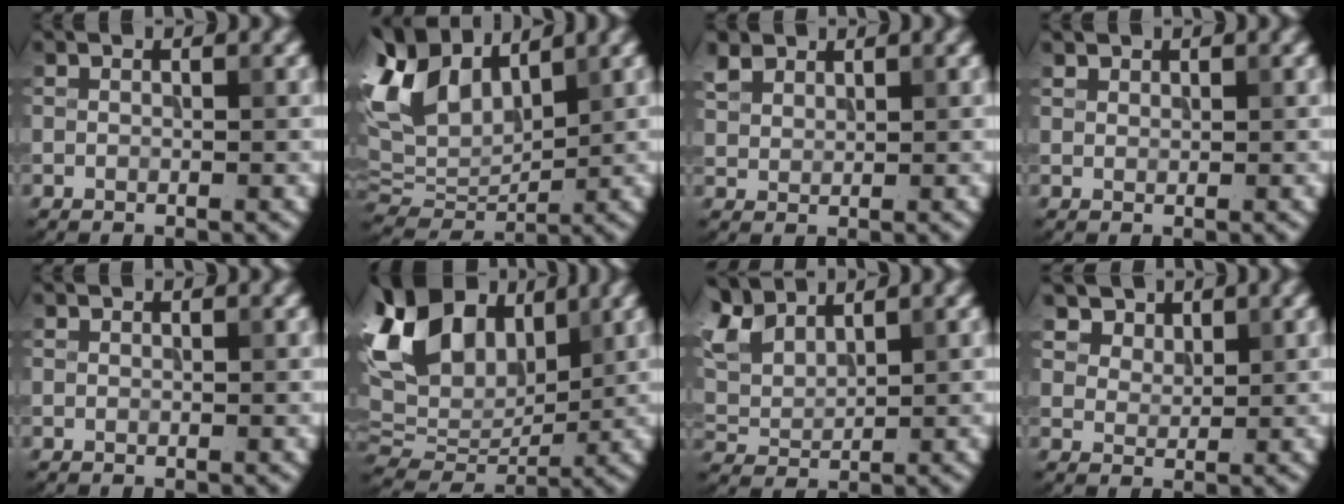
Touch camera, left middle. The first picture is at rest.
{"total": 9.2, "force": [5.1, 5.2, 5.6], "torque": [-0.136, 0.025, 0.094]}
{"total": 2.3, "force": [1.8, 1.3, 0.6], "torque": [-0.023, 0.011, 0.040]}
{"total": 0.8, "force": [0.7, 0.4, -0.1], "torque": [0.001, 0.004, 0.016]}
{"total": 0.0}
{"total": 13.4, "force": [5.6, 8.4, 8.8], "torque": [-0.198, 0.035, 0.094]}
{"total": 5.7, "force": [4.5, 2.4, 2.6], "torque": [-0.078, 0.022, 0.086]}
{"total": 3.4, "force": [2.6, 2.0, 0.8], "torque": [-0.036, -0.017, 0.068]}